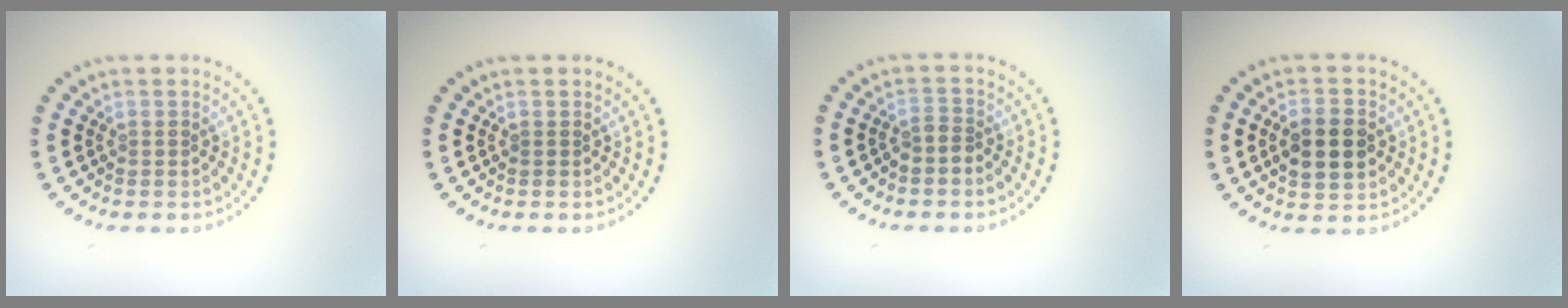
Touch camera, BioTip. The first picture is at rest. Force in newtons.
{"total": 0.0}
{"total": 1.1, "press": 0.7, "slide": 0.8}
{"total": 4.0, "press": 4.0, "slide": 0.2}